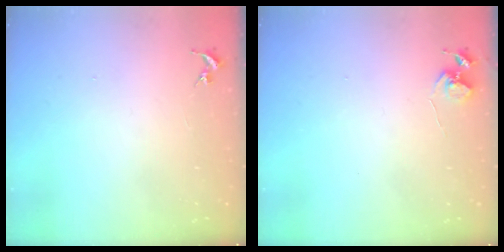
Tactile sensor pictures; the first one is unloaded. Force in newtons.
{"total": 5.6, "press": 5.6, "slide": 0.4}